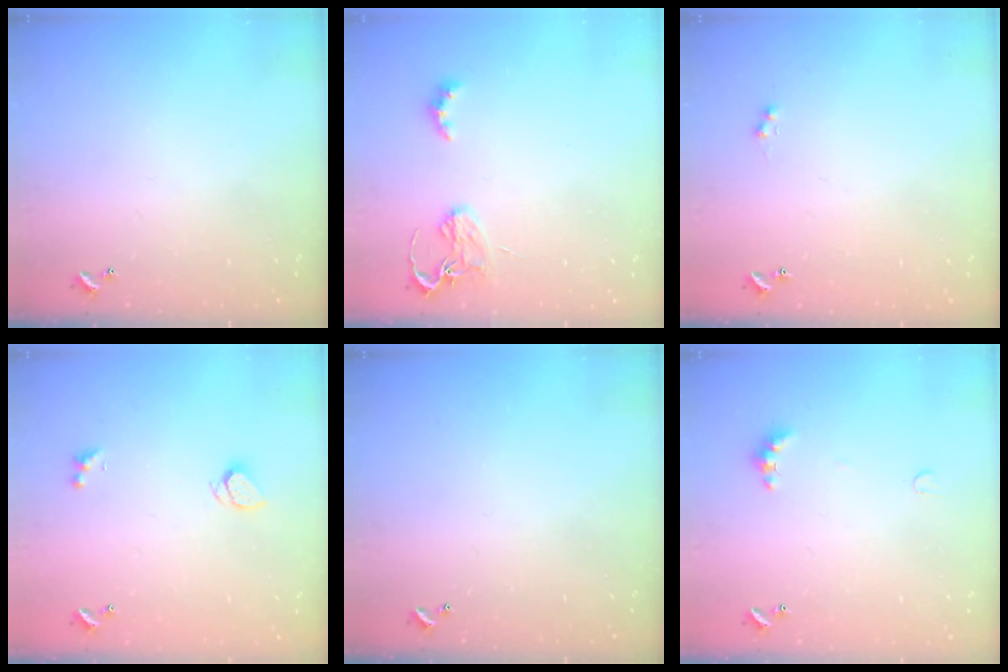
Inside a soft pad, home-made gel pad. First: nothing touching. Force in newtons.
{"total": 2.9, "press": 2.8, "slide": 0.6}
{"total": 1.0, "press": 0.9, "slide": 0.4}
{"total": 2.4, "press": 2.3, "slide": 0.6}
{"total": 0.0}
{"total": 3.2, "press": 3.1, "slide": 0.8}